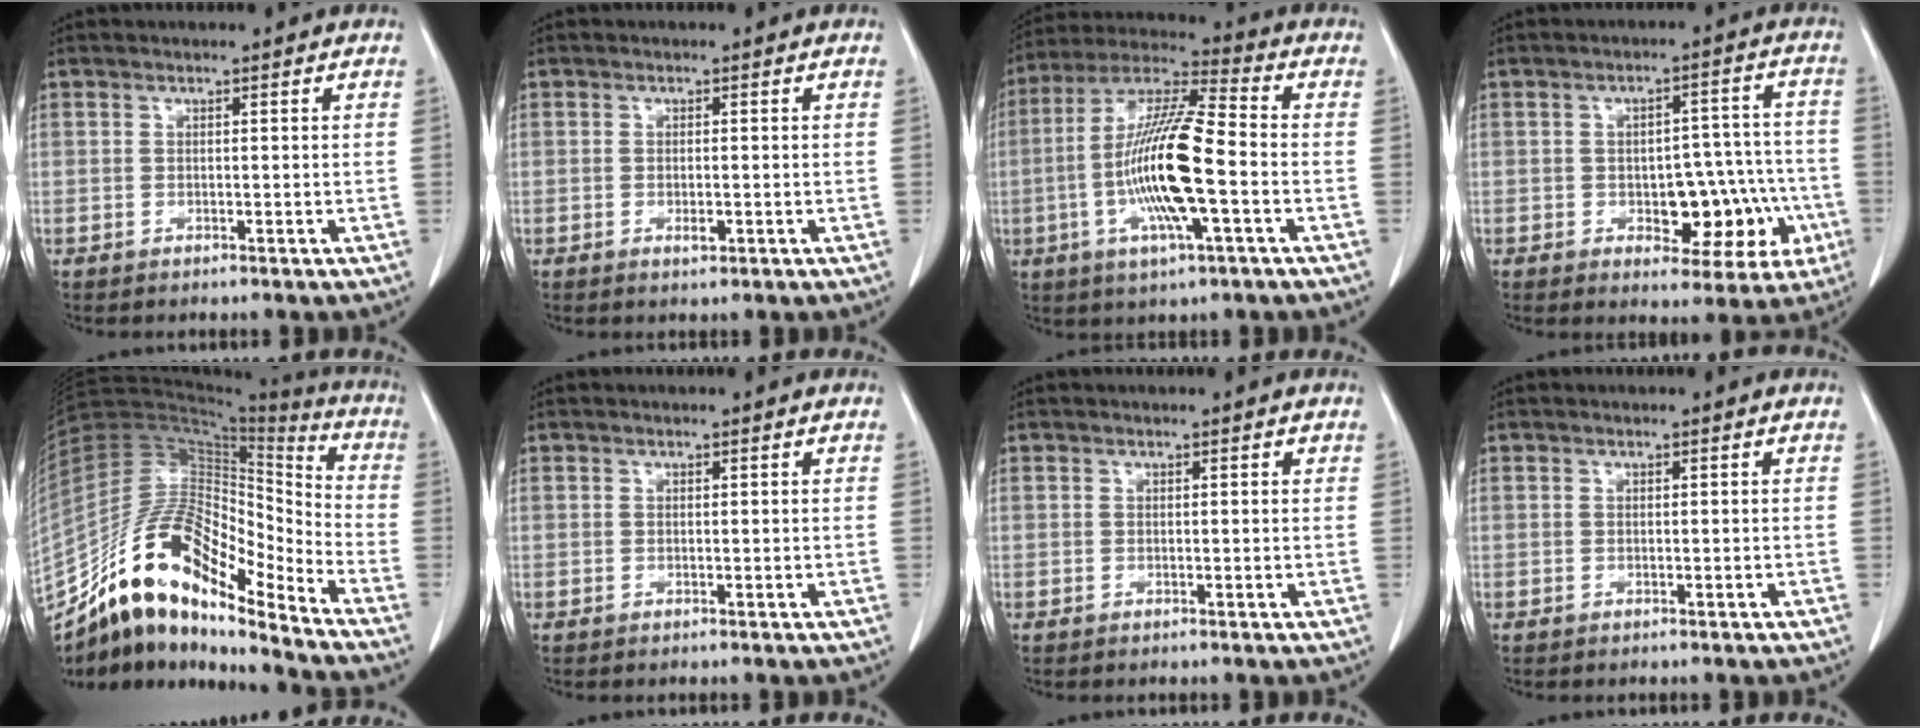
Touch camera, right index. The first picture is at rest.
{"total": 1.6, "force": [-0.5, 0.6, 1.4], "torque": [-0.025, -0.002, -0.004]}
{"total": 16.1, "force": [-3.1, 1.9, 15.7], "torque": [-0.312, -0.002, -0.060]}
{"total": 11.1, "force": [-3.1, 5.7, 9.0], "torque": [-0.091, 0.028, -0.027]}
{"total": 18.2, "force": [-14.0, 4.6, 10.7], "torque": [-0.193, 0.052, -0.250]}
{"total": 0.0}
{"total": 0.0}
{"total": 0.0}